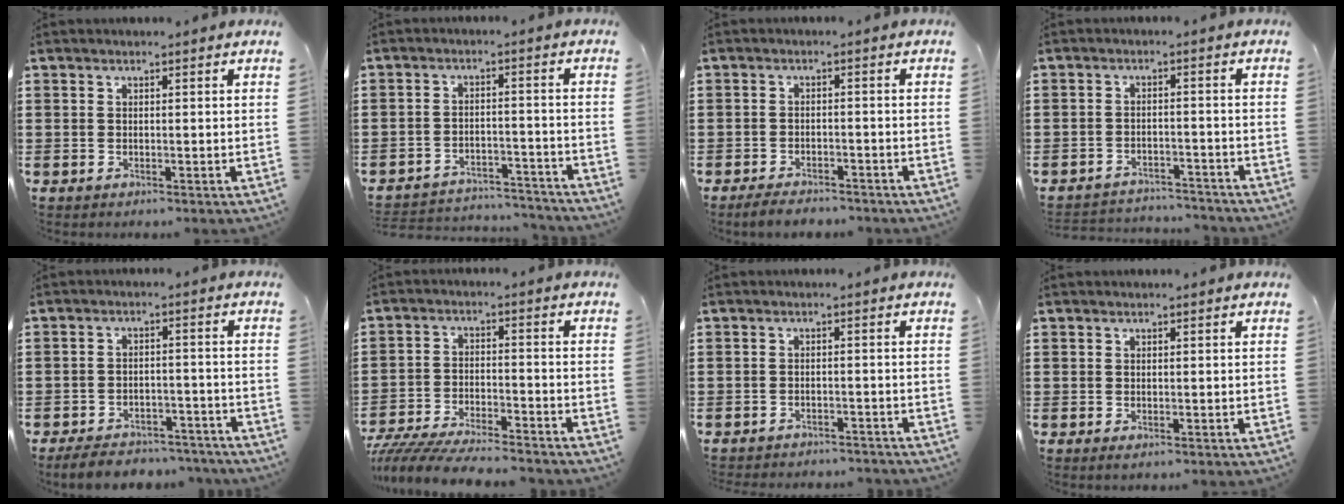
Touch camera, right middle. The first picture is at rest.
{"total": 4.0, "force": [-3.9, 0.6, 0.2], "torque": [-0.007, 0.005, -0.084]}
{"total": 2.8, "force": [-2.7, 0.5, 0.7], "torque": [-0.015, 0.002, -0.054]}
{"total": 3.1, "force": [-3.1, 0.4, -0.2], "torque": [-0.005, 0.000, -0.067]}
{"total": 5.0, "force": [-4.8, 0.9, 0.9], "torque": [-0.020, 0.008, -0.097]}
{"total": 7.0, "force": [-6.8, 0.4, 1.6], "torque": [-0.039, 0.000, -0.134]}
{"total": 2.1, "force": [-2.0, 0.1, 0.0], "torque": [-0.006, 0.001, -0.044]}
{"total": 0.0}